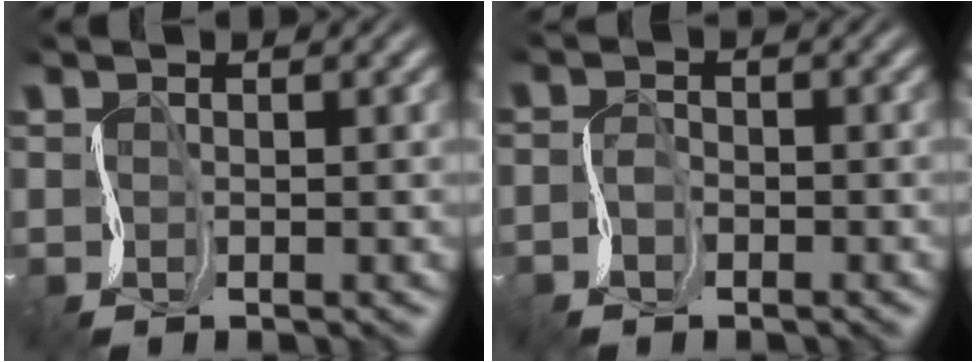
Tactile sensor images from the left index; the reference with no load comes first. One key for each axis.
{"total": 1.0, "fx": -1.0, "fy": 0.3, "fz": 0.0, "tx": -0.013, "ty": 0.007, "tz": -0.028}